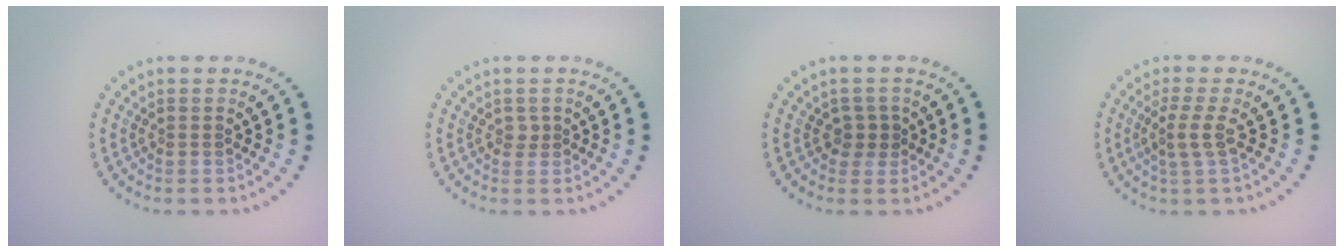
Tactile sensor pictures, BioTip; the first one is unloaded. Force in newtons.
{"total": 0.7, "press": 0.6, "slide": 0.4}
{"total": 1.6, "press": 1.4, "slide": 0.9}
{"total": 2.1, "press": 1.7, "slide": 1.3}